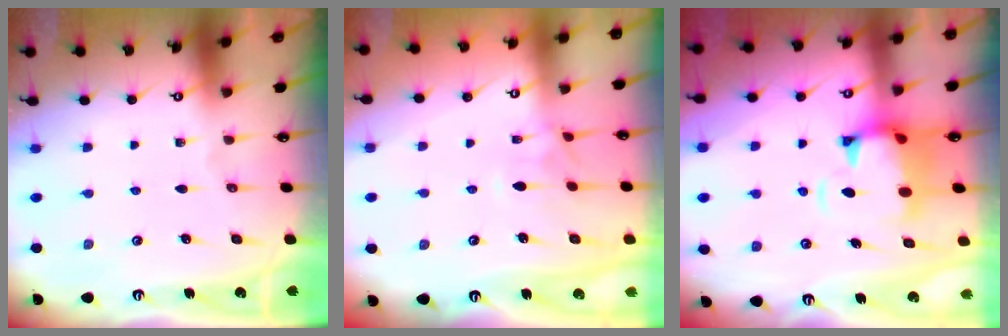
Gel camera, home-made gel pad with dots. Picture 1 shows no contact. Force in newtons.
{"total": 1.2, "press": 0.9, "slide": 0.8}
{"total": 2.8, "press": 2.4, "slide": 1.4}